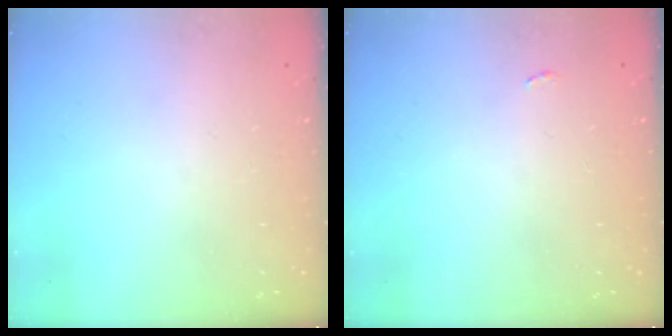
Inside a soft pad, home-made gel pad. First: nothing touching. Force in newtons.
{"total": 2.0, "press": 2.0, "slide": 0.3}